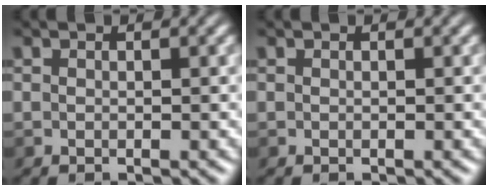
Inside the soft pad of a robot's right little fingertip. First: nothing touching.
{"total": 0.0}